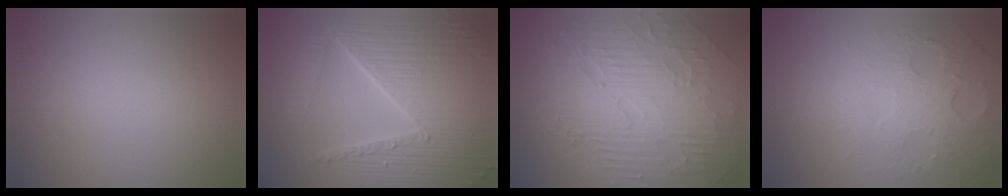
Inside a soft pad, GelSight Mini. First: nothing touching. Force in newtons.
{"total": 10.1, "press": 6.3, "slide": 7.9}
{"total": 10.1, "press": 6.7, "slide": 7.6}
{"total": 5.2, "press": 3.3, "slide": 4.0}